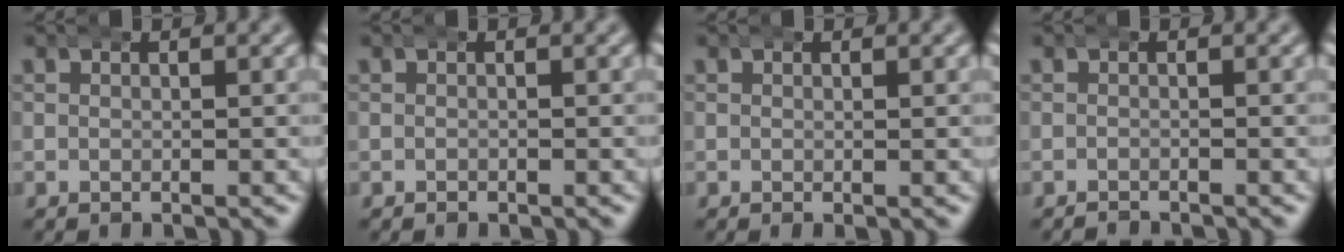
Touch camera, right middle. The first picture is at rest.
{"total": 0.0}
{"total": 0.0}
{"total": 1.2, "force": [-1.1, 0.0, -0.1], "torque": [-0.003, -0.008, -0.017]}